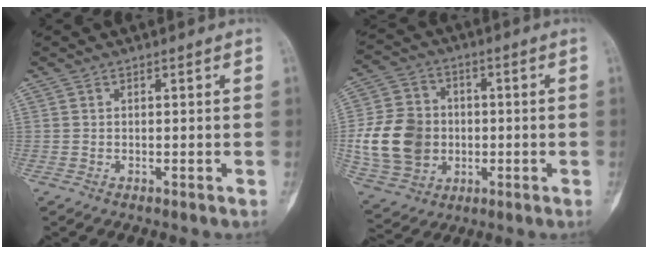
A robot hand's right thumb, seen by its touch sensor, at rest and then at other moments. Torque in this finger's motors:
{"motor_torque": [0.86, 0.86, 0.49, -0.44, 0.28]}